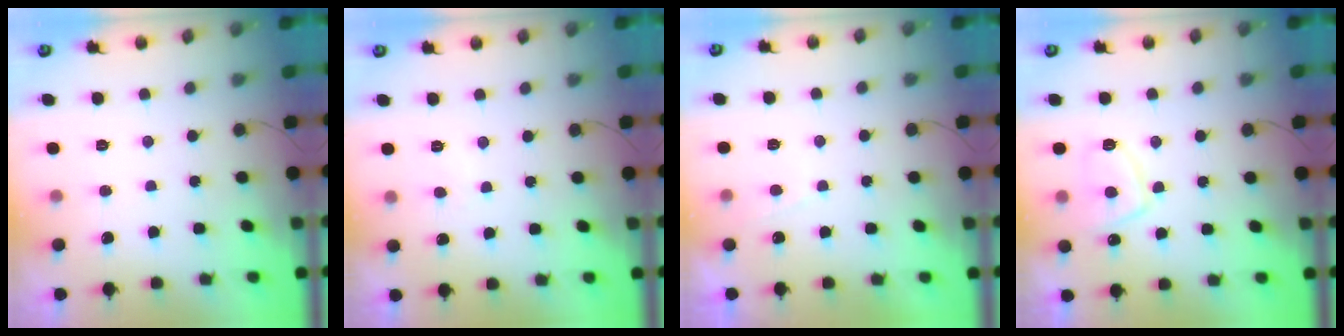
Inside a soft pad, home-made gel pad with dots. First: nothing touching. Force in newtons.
{"total": 1.6, "press": 1.6, "slide": 0.4}
{"total": 1.1, "press": 0.9, "slide": 0.5}
{"total": 7.8, "press": 7.8, "slide": 1.2}